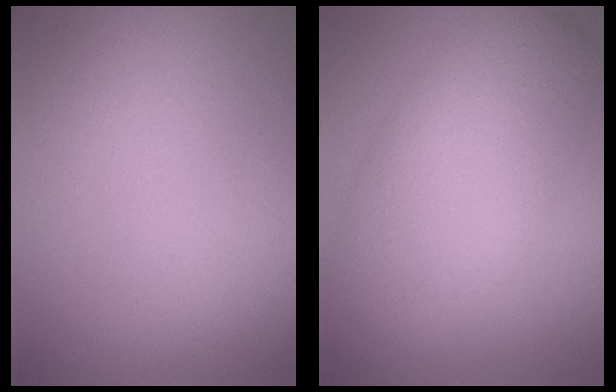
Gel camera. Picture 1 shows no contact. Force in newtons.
{"total": 8.1, "press": 8.1, "slide": 0.4}